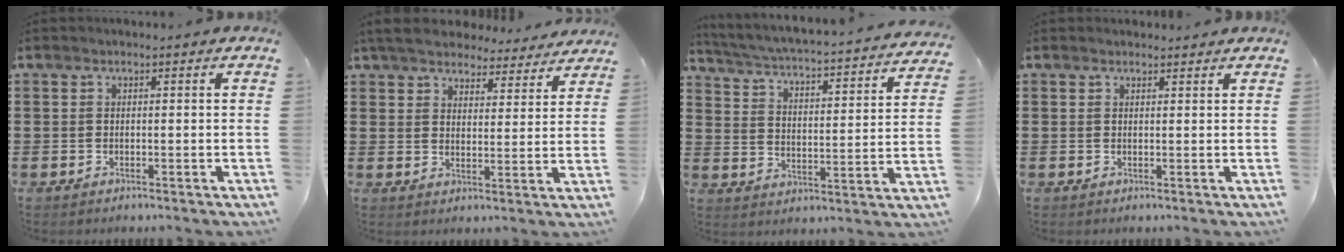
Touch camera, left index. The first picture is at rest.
{"total": 5.6, "force": [5.4, 0.7, 1.0], "torque": [-0.046, -0.029, 0.096]}
{"total": 3.0, "force": [2.7, -0.6, 1.2], "torque": [-0.042, -0.036, 0.033]}
{"total": 1.0, "force": [1.0, 0.2, 0.1], "torque": [-0.003, 0.001, 0.019]}